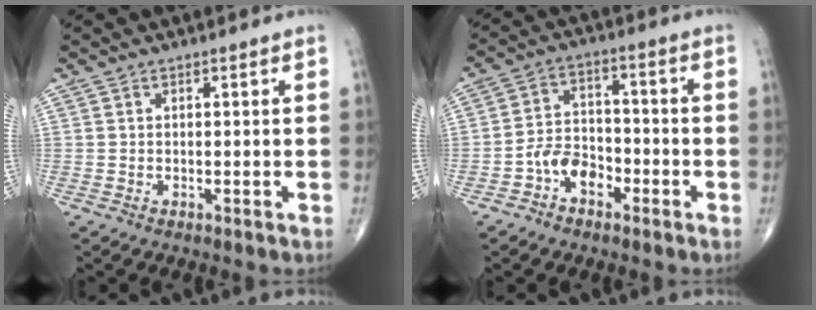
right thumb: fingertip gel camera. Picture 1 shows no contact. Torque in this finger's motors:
{"motor_torque": [-0.02, 0.13, -0.05, -0.18, -0.04]}